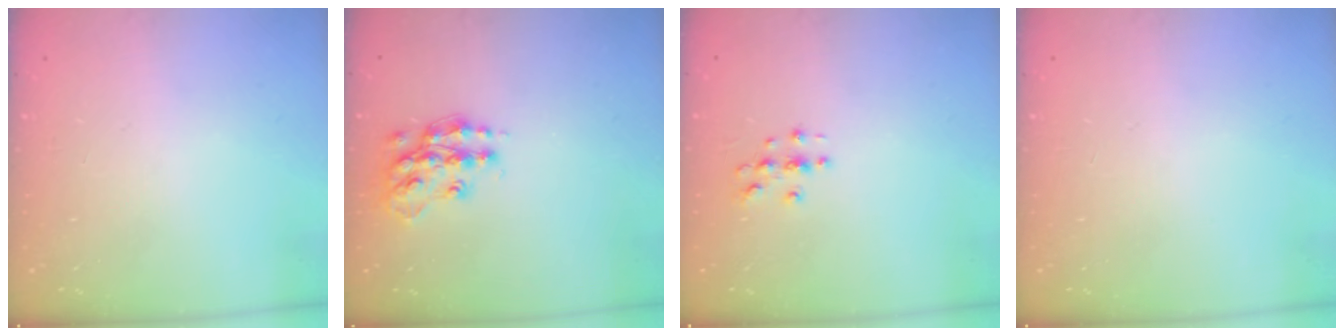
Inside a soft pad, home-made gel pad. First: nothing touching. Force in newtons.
{"total": 13.4, "press": 13.4, "slide": 0.9}
{"total": 2.8, "press": 2.8, "slide": 0.3}
{"total": 0.0}